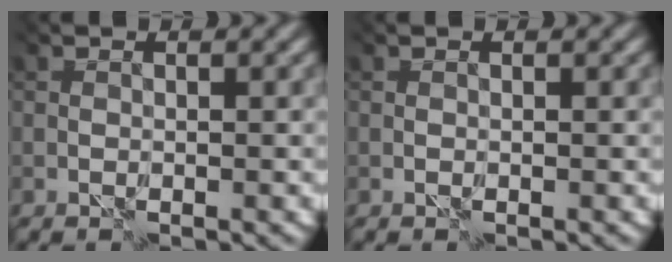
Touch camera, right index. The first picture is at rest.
{"total": 0.0}